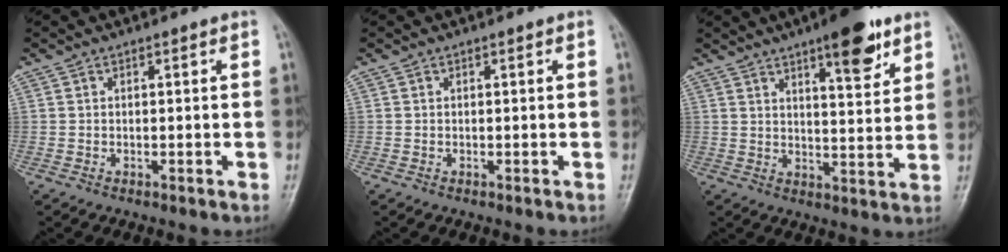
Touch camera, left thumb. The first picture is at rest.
{"total": 0.0}
{"total": 11.1, "force": [6.8, 3.2, 8.1], "torque": [-0.095, -0.036, 0.096]}